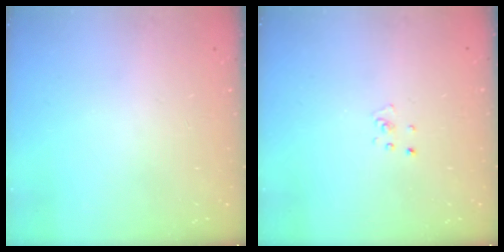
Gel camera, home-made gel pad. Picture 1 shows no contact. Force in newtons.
{"total": 2.6, "press": 2.6, "slide": 0.3}